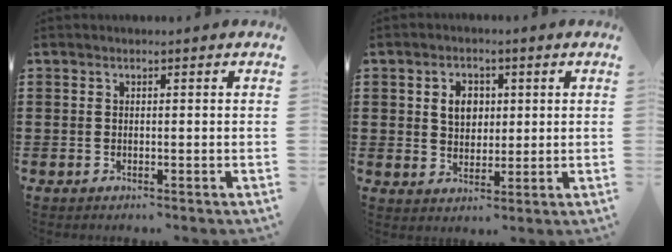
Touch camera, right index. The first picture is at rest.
{"total": 4.3, "force": [1.0, 3.3, 2.6], "torque": [-0.053, 0.011, 0.013]}